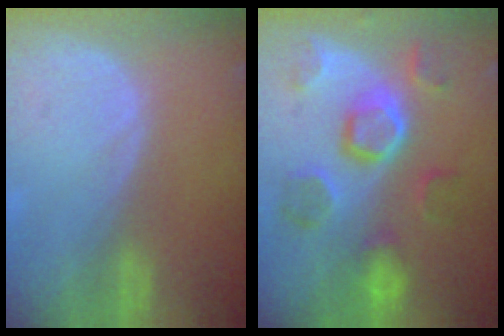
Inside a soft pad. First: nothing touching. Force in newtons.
{"total": 9.4, "press": 9.0, "slide": 2.7}